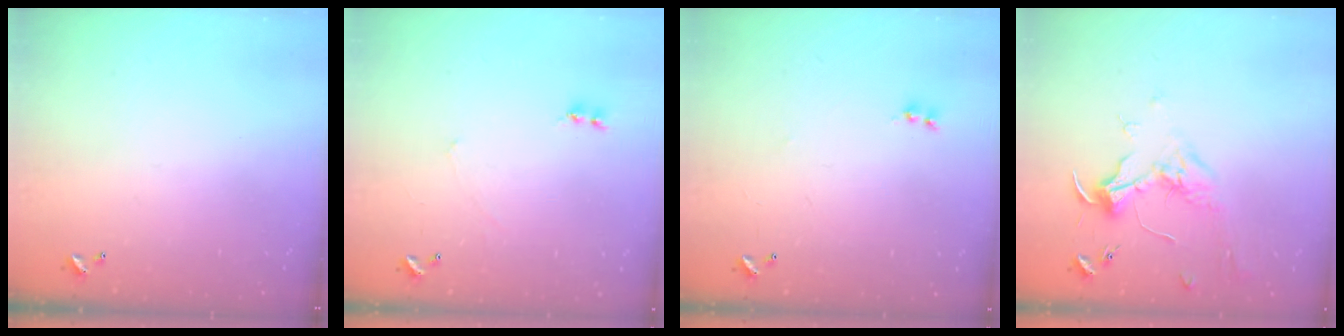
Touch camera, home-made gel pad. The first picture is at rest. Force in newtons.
{"total": 1.6, "press": 1.5, "slide": 0.5}
{"total": 1.8, "press": 1.8, "slide": 0.3}
{"total": 1.8, "press": 1.6, "slide": 0.7}